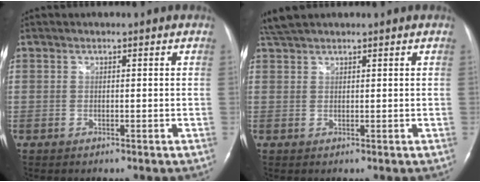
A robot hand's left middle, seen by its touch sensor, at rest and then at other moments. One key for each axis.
{"total": 3.2, "fx": 3.0, "fy": 0.3, "fz": 1.2, "tx": -0.034, "ty": 0.021, "tz": 0.062}